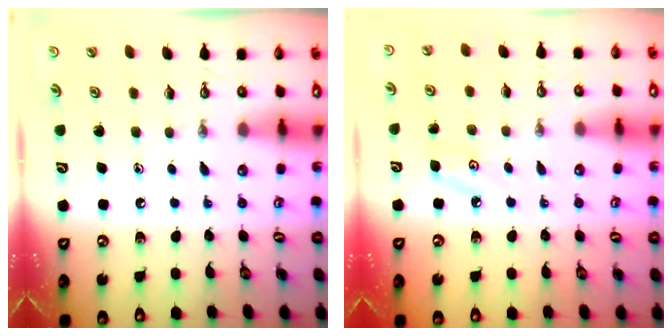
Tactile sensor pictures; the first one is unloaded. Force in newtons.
{"total": 4.6, "press": 4.5, "slide": 0.8}